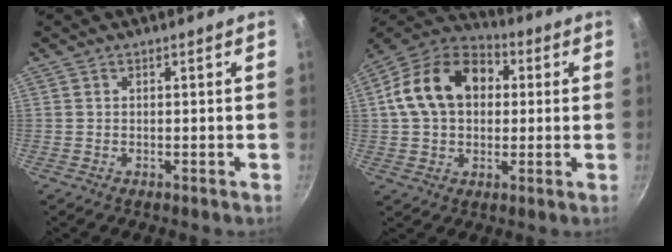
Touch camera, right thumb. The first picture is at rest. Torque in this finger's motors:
{"motor_torque": [-0.31, 0.85, 0.18, -0.09, 0.17]}